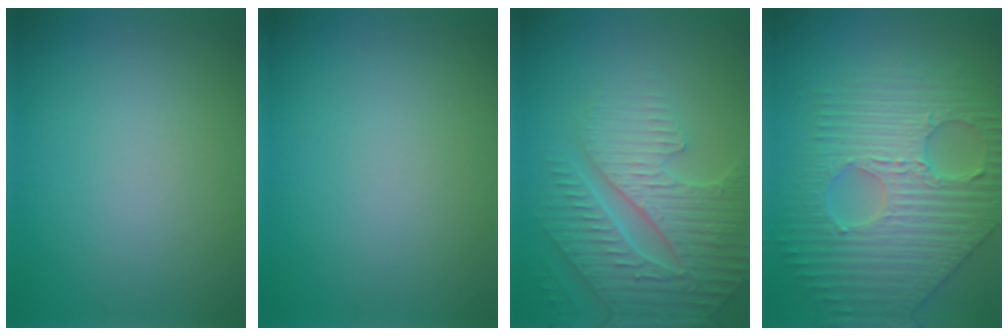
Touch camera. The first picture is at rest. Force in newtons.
{"total": 0.0}
{"total": 5.0, "press": 4.8, "slide": 1.2}
{"total": 6.9, "press": 5.8, "slide": 3.6}